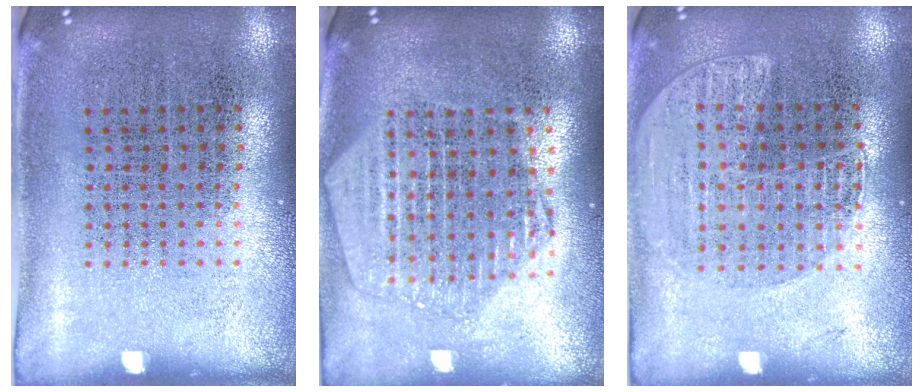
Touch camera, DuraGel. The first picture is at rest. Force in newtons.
{"total": 2.2, "press": 2.0, "slide": 1.0}
{"total": 1.3, "press": 1.3, "slide": 0.2}